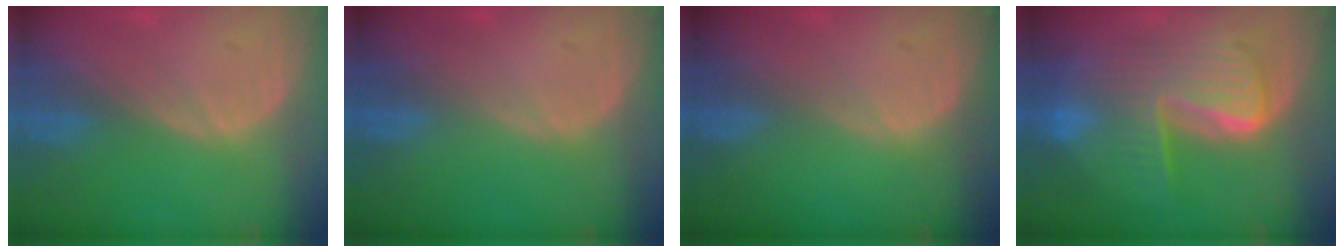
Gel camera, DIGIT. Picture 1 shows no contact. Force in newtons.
{"total": 0.0}
{"total": 0.0}
{"total": 10.4, "press": 10.4, "slide": 0.9}